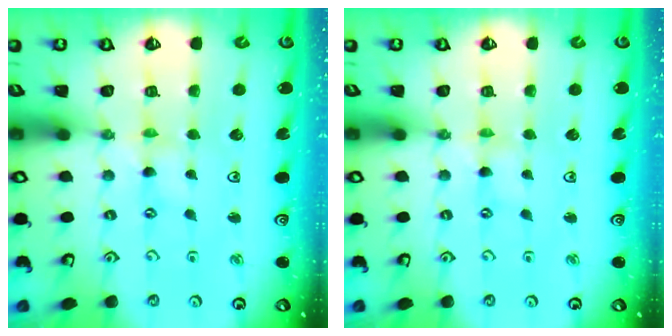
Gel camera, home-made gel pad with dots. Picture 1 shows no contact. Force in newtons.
{"total": 0.0}